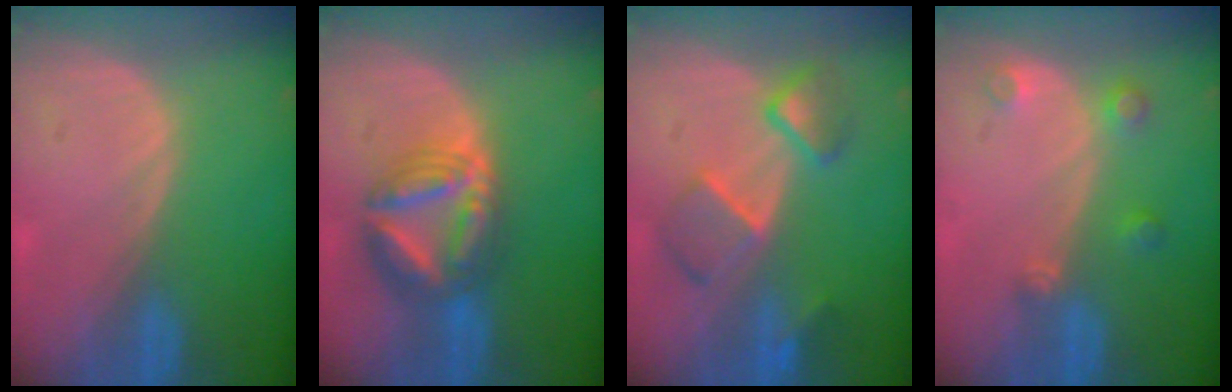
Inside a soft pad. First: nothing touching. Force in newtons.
{"total": 8.1, "press": 8.1, "slide": 0.8}
{"total": 6.6, "press": 6.6, "slide": 1.1}
{"total": 3.2, "press": 2.9, "slide": 1.4}